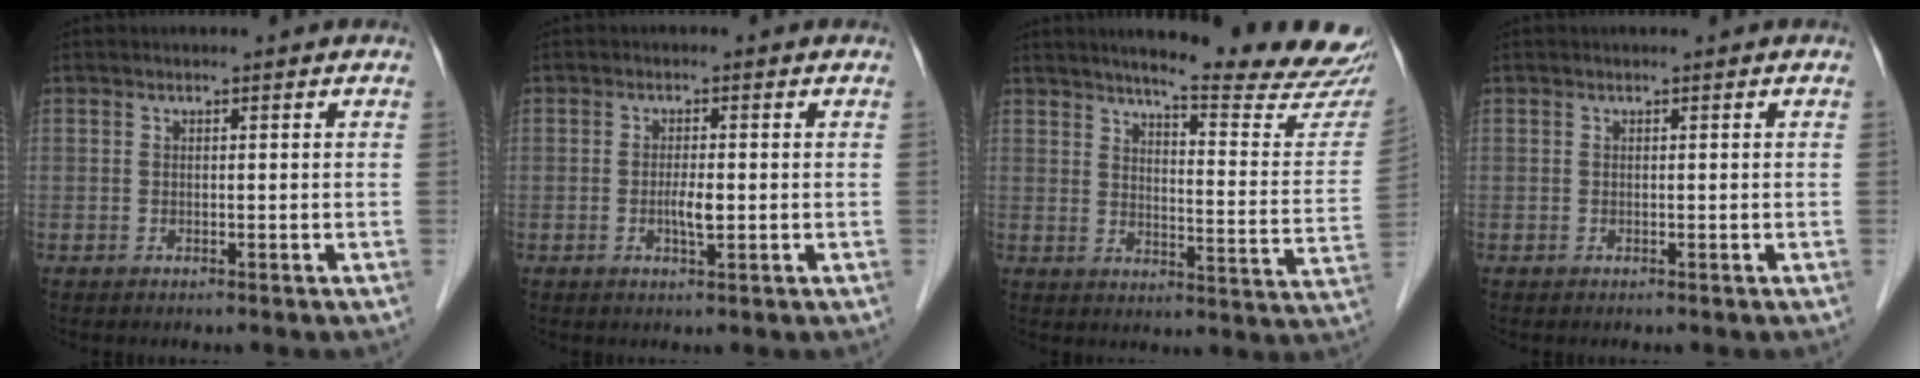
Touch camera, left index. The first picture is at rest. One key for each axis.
{"total": 2.5, "fx": -0.5, "fy": 0.4, "fz": 2.4, "tx": -0.046, "ty": -0.003, "tz": -0.009}
{"total": 19.9, "fx": 18.1, "fy": 0.5, "fz": 8.2, "tx": -0.104, "ty": -0.092, "tz": 0.211}
{"total": 0.0}